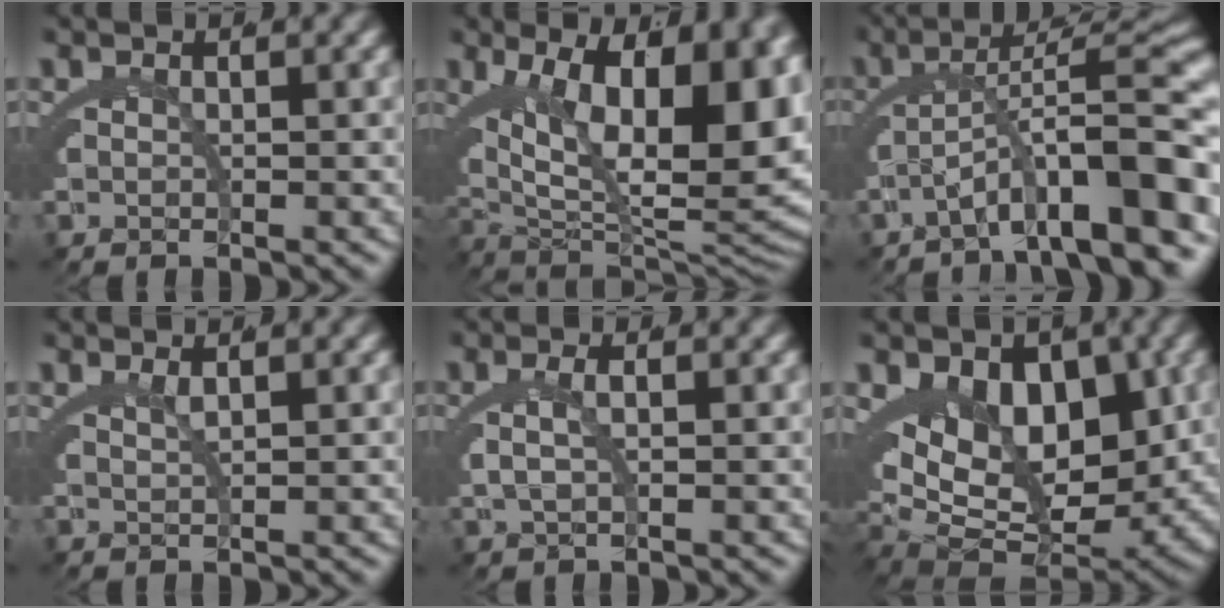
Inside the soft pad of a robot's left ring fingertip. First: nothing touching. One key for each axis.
{"total": 17.2, "fx": 1.9, "fy": 9.2, "fz": 14.4, "tx": -0.198, "ty": -0.022, "tz": 0.051}
{"total": 8.8, "fx": -3.4, "fy": 2.0, "fz": 7.8, "tx": -0.091, "ty": 0.014, "tz": -0.049}
{"total": 1.4, "fx": 0.9, "fy": -1.0, "fz": 0.3, "tx": -0.001, "ty": -0.002, "tz": 0.023}
{"total": 2.1, "fx": 0.3, "fy": 0.6, "fz": 2.0, "tx": -0.044, "ty": 0.003, "tz": 0.006}
{"total": 15.0, "fx": -1.3, "fy": 10.5, "fz": 10.6, "tx": -0.201, "ty": -0.060, "tz": 0.008}